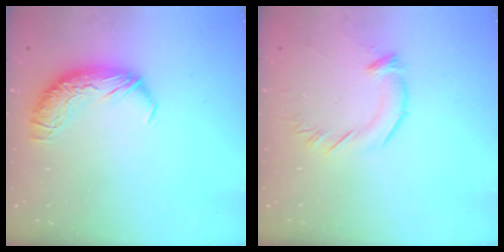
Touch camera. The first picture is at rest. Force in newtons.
{"total": 3.0, "press": 3.0, "slide": 0.5}